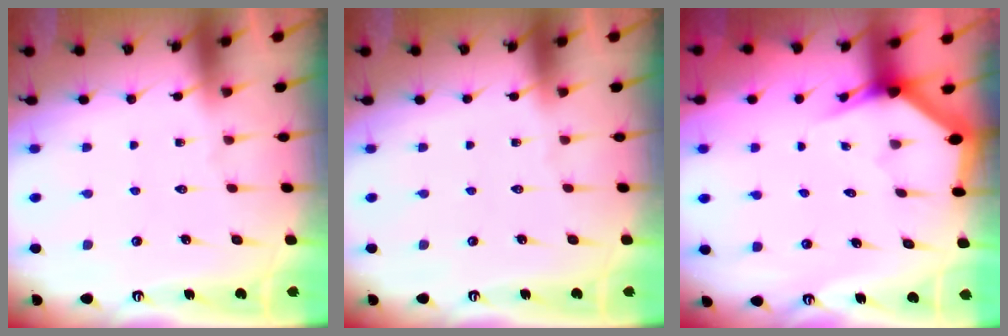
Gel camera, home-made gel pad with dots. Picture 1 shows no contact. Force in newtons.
{"total": 0.0}
{"total": 3.0, "press": 3.0, "slide": 0.0}